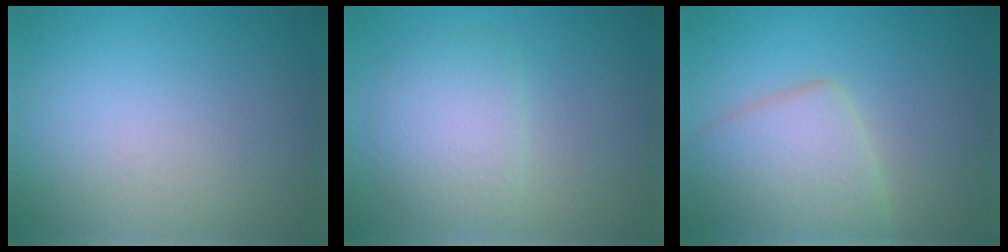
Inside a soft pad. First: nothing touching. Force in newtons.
{"total": 3.3, "press": 3.3, "slide": 0.2}
{"total": 5.2, "press": 5.1, "slide": 0.3}